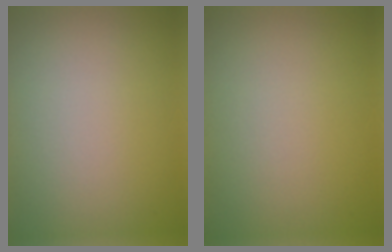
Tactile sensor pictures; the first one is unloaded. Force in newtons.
{"total": 0.0}